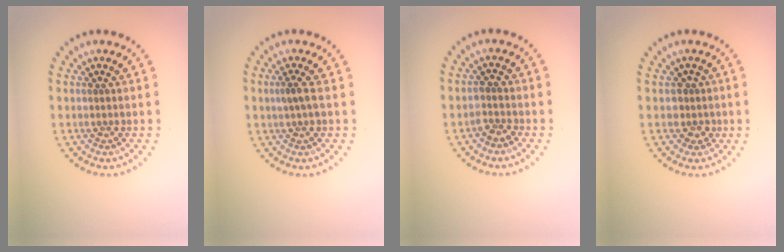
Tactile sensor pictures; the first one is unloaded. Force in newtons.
{"total": 1.4, "press": 1.2, "slide": 0.7}
{"total": 1.4, "press": 1.2, "slide": 0.6}
{"total": 1.7, "press": 1.3, "slide": 1.2}